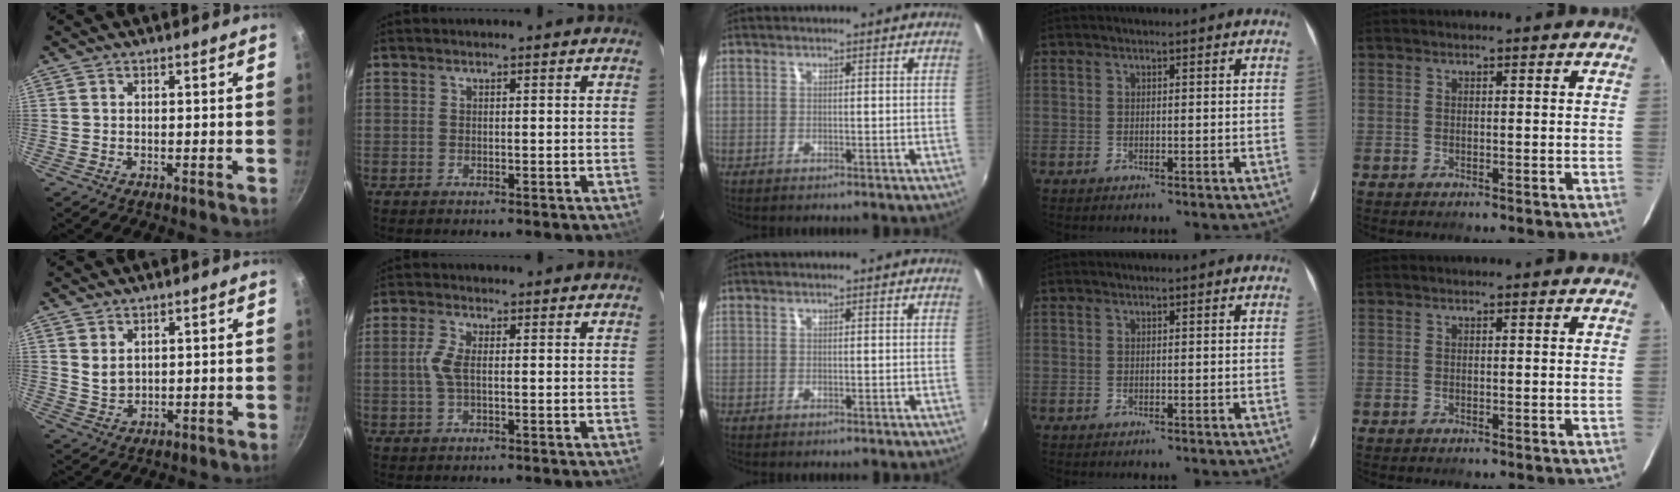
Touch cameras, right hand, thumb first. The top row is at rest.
{"thumb": {"total": 3.1, "force": [1.7, 1.9, 1.8], "torque": [-0.029, -0.014, 0.039]}, "index": {"total": 3.7, "force": [-0.2, 1.4, 3.5], "torque": [-0.079, 0.004, -0.002]}}